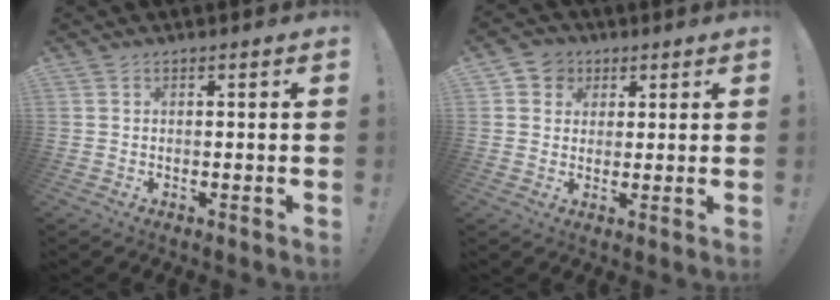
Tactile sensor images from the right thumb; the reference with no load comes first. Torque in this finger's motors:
{"motor_torque": [-0.21, 0.33, -0.13, -0.04, 0.09]}